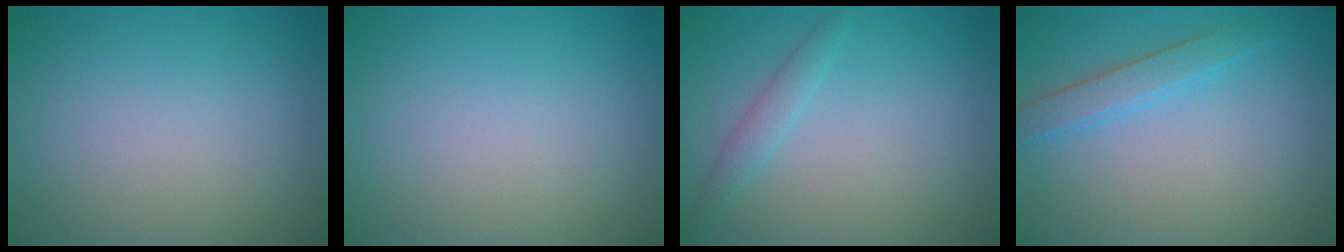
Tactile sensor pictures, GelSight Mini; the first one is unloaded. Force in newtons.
{"total": 0.0}
{"total": 1.5, "press": 1.5, "slide": 0.0}
{"total": 2.1, "press": 2.1, "slide": 0.1}